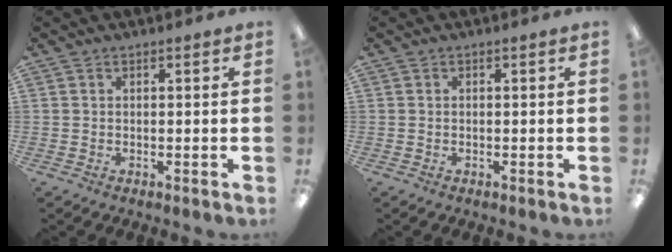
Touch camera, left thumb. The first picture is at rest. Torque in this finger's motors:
{"motor_torque": [0.00, 0.00, -0.01, 0.03, 0.00]}